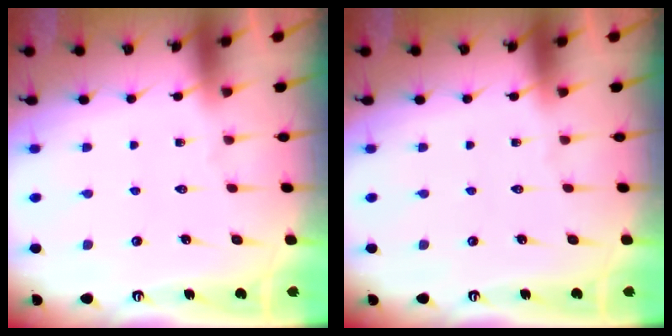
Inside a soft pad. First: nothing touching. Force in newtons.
{"total": 0.0}